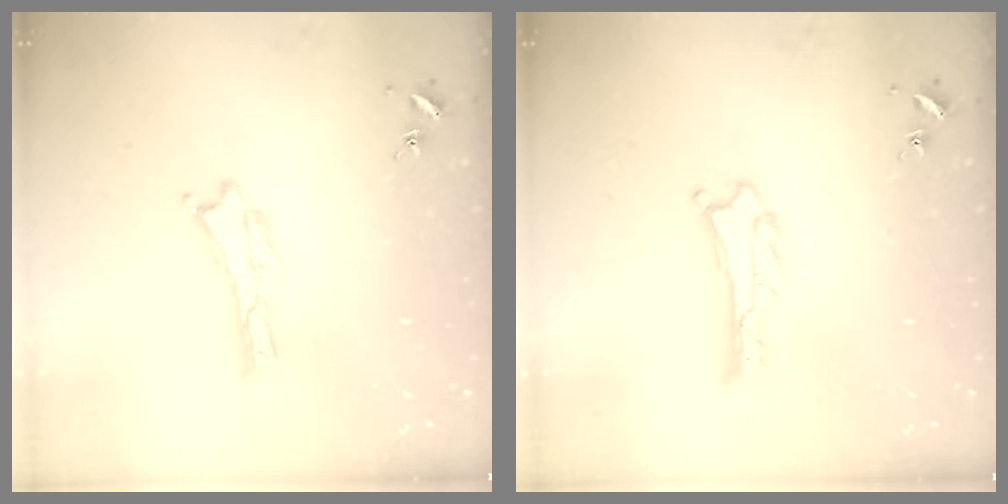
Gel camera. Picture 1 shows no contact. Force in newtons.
{"total": 1.3, "press": 1.3, "slide": 0.0}